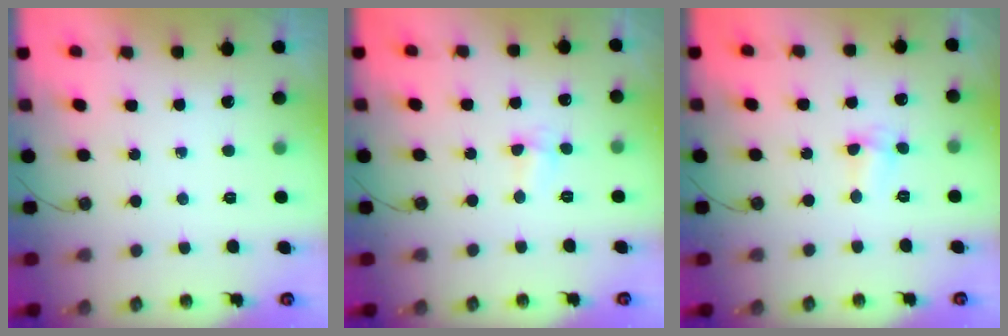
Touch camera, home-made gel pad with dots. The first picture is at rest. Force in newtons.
{"total": 2.9, "press": 2.7, "slide": 1.0}
{"total": 3.0, "press": 2.9, "slide": 0.6}